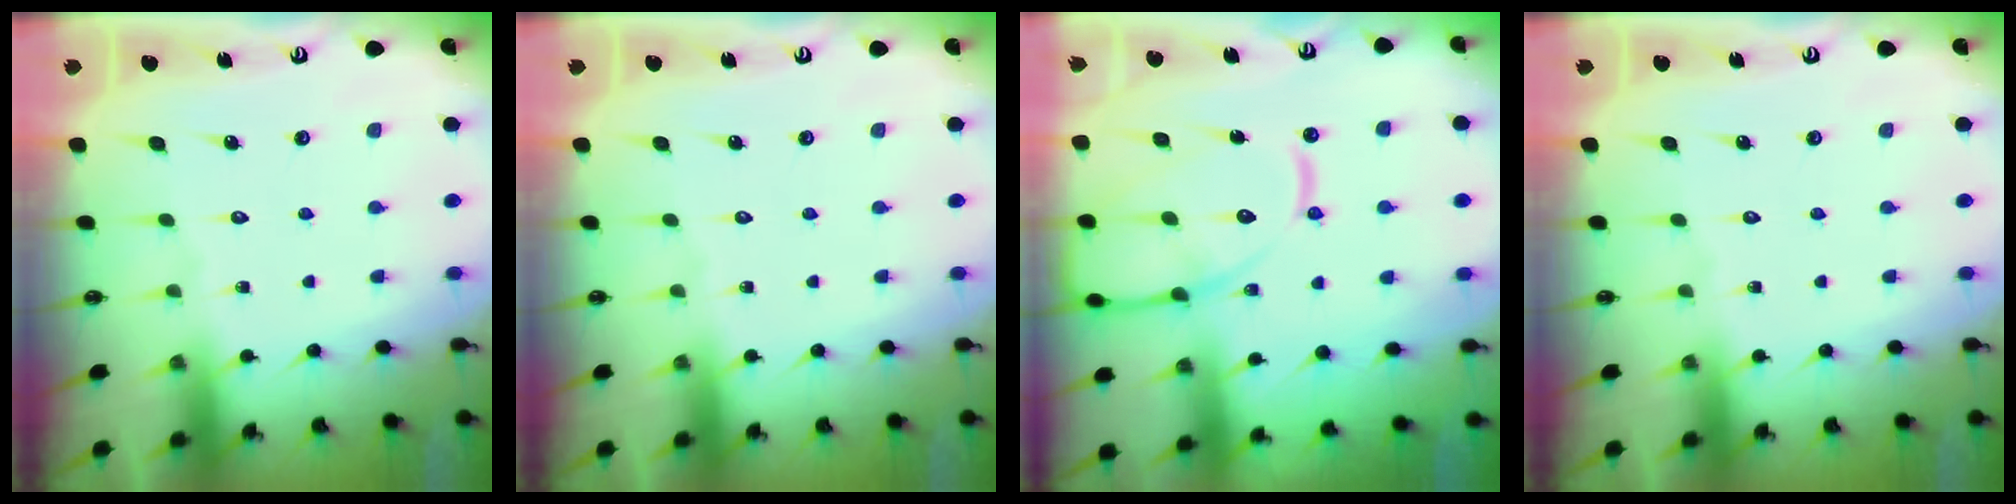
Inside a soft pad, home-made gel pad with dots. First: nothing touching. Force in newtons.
{"total": 0.0}
{"total": 16.0, "press": 15.9, "slide": 1.5}
{"total": 0.0}